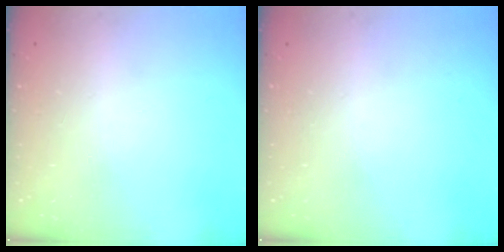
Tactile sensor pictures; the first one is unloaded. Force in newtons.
{"total": 0.0}